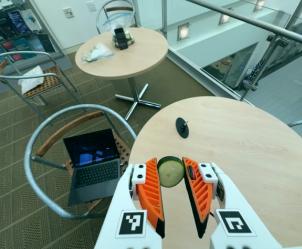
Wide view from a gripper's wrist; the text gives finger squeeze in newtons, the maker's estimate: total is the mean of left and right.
{"total": 7.8, "left": 7.4, "right": 8.2}